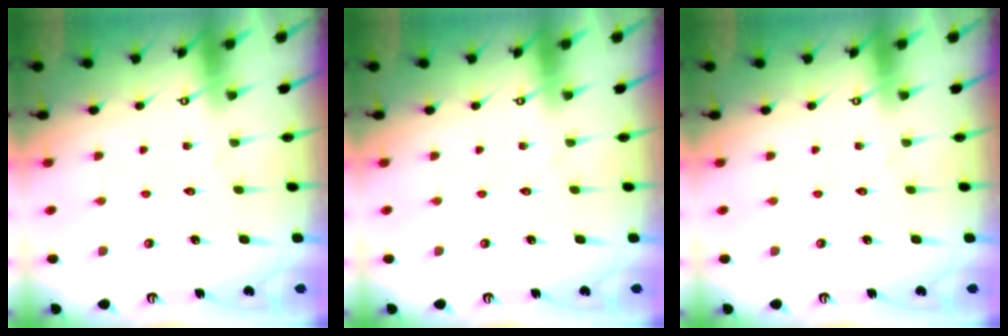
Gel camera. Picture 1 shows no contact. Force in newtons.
{"total": 0.0}
{"total": 0.0}